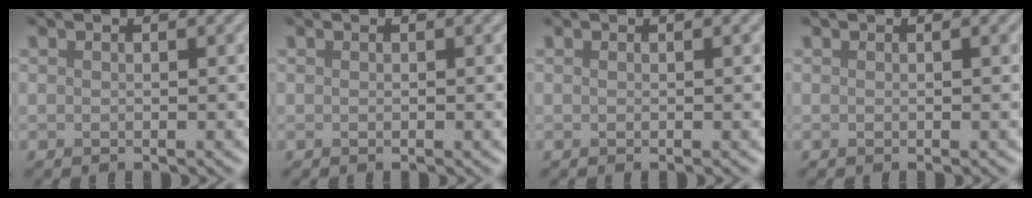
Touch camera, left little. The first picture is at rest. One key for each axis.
{"total": 0.0}
{"total": 0.0}
{"total": 0.0}